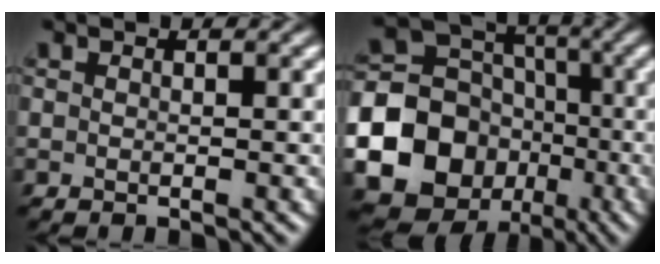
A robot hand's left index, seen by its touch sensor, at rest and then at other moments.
{"total": 24.0, "force": [-8.2, 22.0, 5.1], "torque": [-0.166, -0.051, -0.143]}